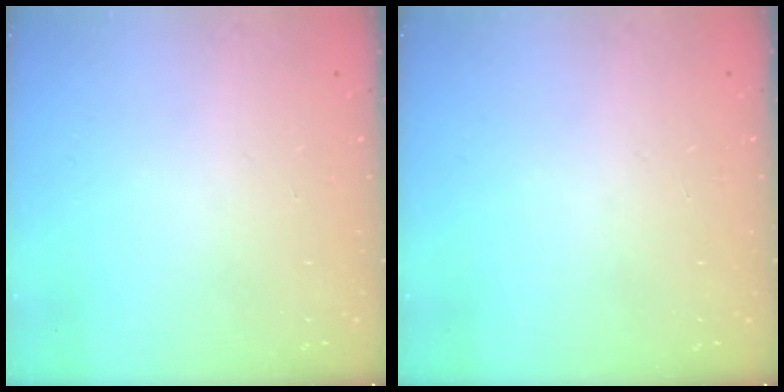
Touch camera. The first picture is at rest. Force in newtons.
{"total": 0.0}